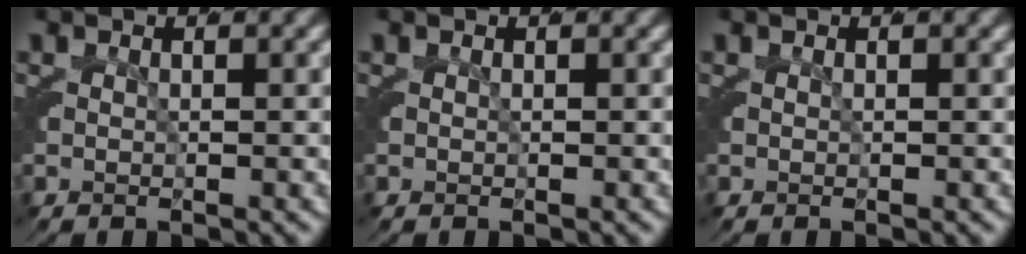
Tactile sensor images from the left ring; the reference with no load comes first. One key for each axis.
{"total": 0.0}
{"total": 0.0}